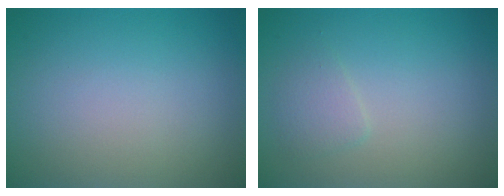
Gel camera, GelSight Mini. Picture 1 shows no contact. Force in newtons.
{"total": 1.3, "press": 1.3, "slide": 0.1}